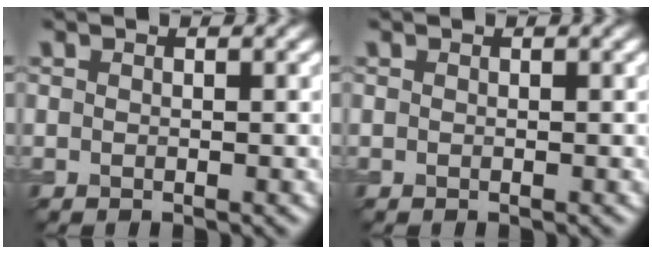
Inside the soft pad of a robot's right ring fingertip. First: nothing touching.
{"total": 0.0}